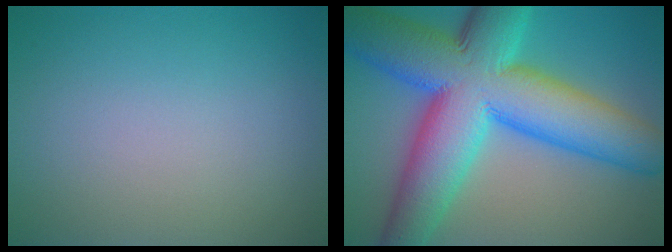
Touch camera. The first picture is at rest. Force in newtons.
{"total": 16.0, "press": 16.0, "slide": 0.4}